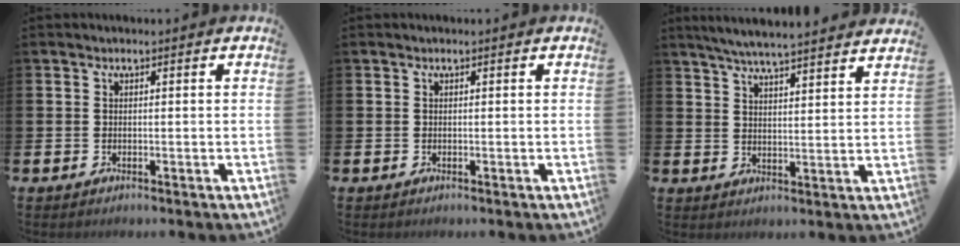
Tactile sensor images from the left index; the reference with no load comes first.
{"total": 0.0}
{"total": 5.9, "force": [5.7, -0.3, 1.3], "torque": [-0.040, -0.033, 0.100]}